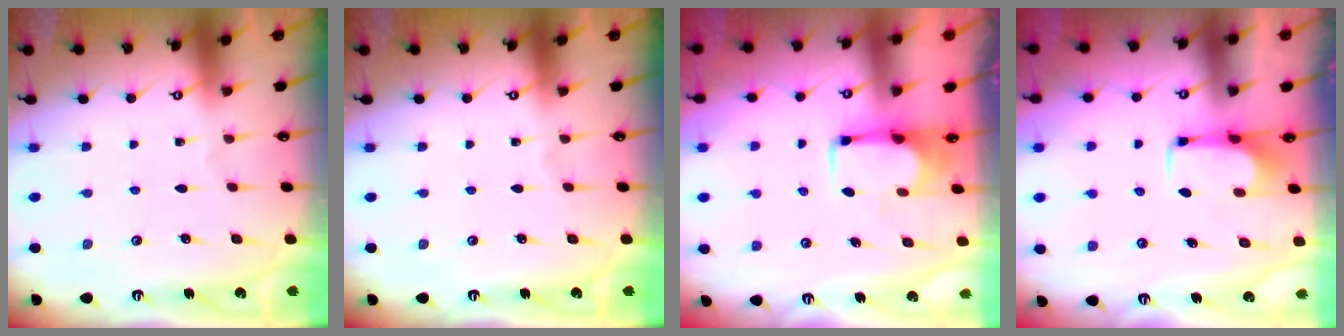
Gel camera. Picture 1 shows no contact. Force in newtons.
{"total": 0.0}
{"total": 1.9, "press": 1.6, "slide": 1.0}
{"total": 2.0, "press": 2.0, "slide": 0.4}